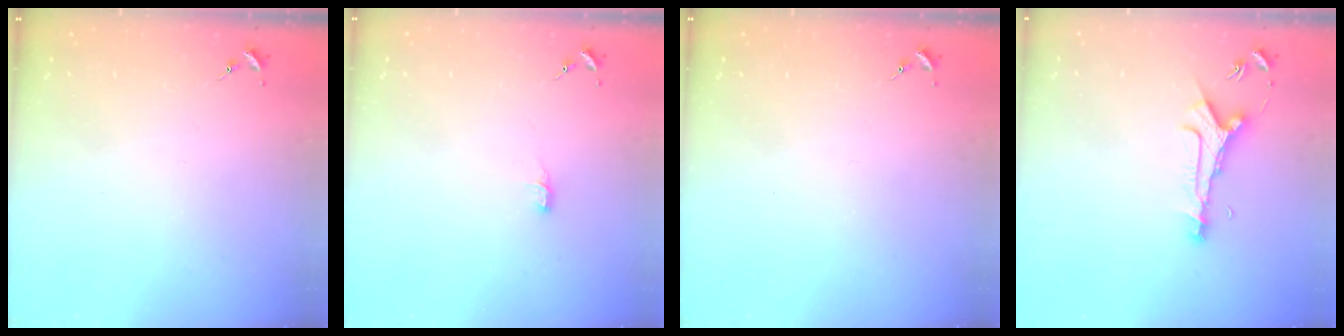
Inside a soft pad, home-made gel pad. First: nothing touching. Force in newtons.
{"total": 3.9, "press": 3.9, "slide": 0.4}
{"total": 0.0}
{"total": 8.6, "press": 8.6, "slide": 0.7}